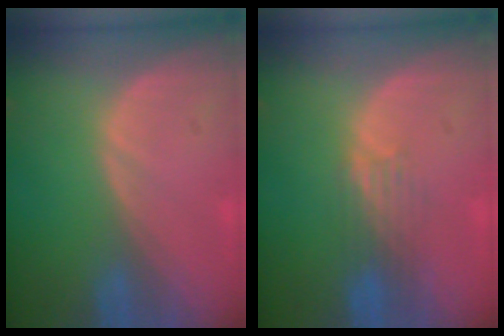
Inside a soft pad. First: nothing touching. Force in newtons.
{"total": 3.6, "press": 3.0, "slide": 2.0}